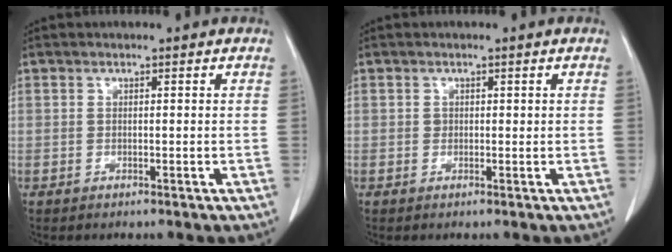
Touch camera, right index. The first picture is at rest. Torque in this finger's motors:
{"motor_torque": [0.05, -0.02, 0.04, 0.01]}